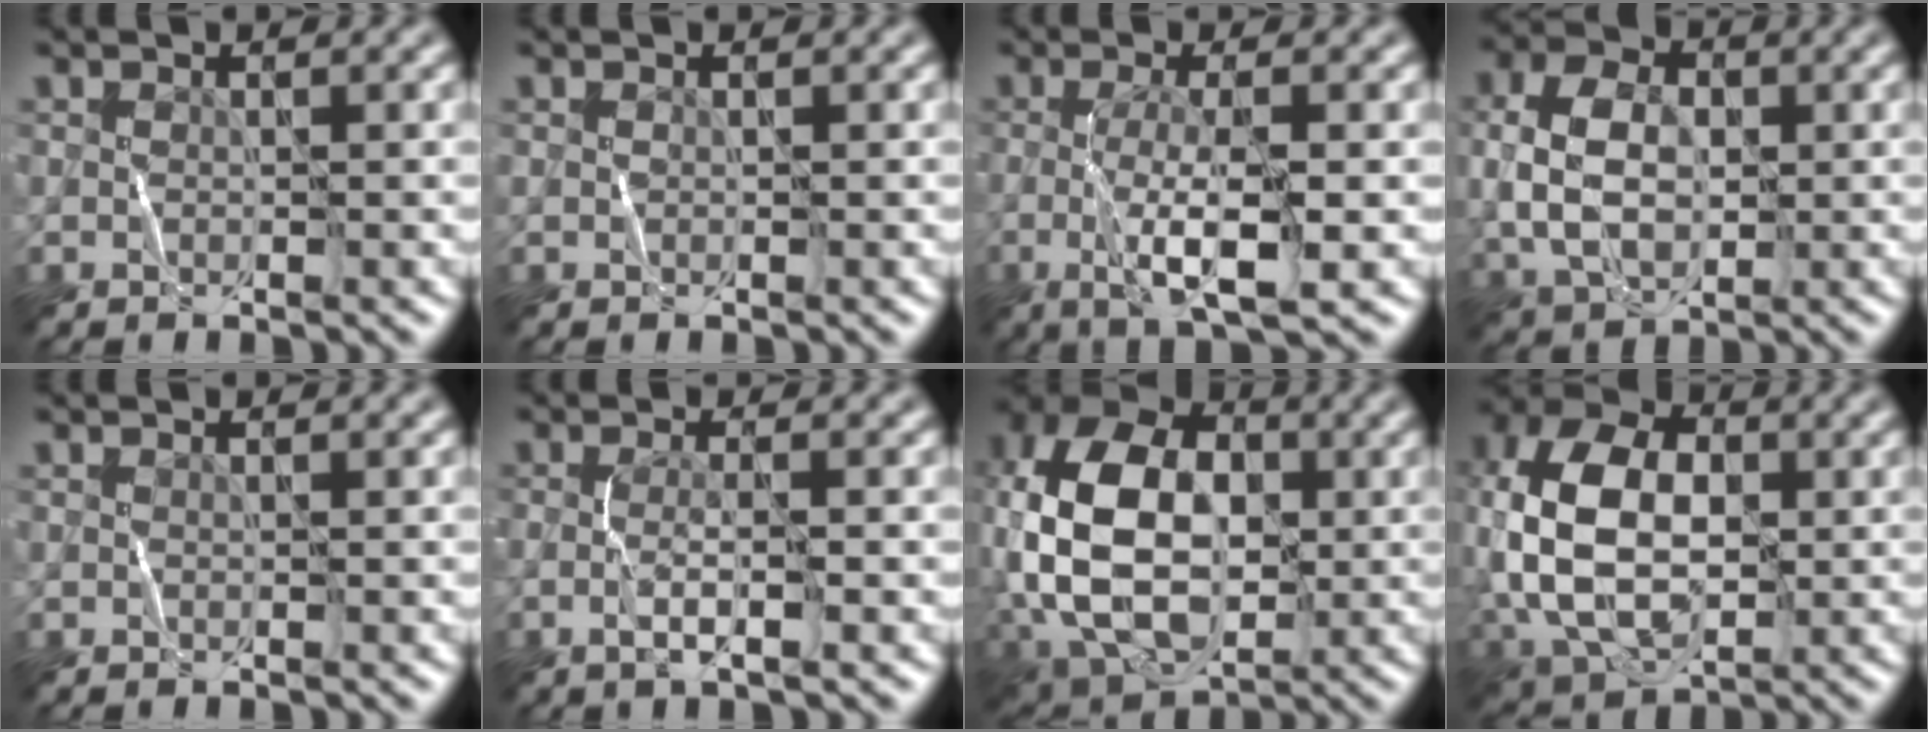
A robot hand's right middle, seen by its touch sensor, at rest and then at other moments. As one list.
[{"total": 0.0}, {"total": 5.2, "force": [-1.4, 1.0, 4.9], "torque": [-0.093, -0.002, -0.027]}, {"total": 6.5, "force": [0.2, 4.5, 4.7], "torque": [-0.110, 0.002, 0.008]}, {"total": 0.0}, {"total": 1.9, "force": [-0.6, 0.2, 1.8], "torque": [-0.034, 0.003, -0.017]}, {"total": 15.2, "force": [-0.4, 10.3, 11.2], "torque": [-0.239, 0.012, -0.015]}, {"total": 13.2, "force": [0.1, 8.9, 9.7], "torque": [-0.222, 0.001, 0.007]}]